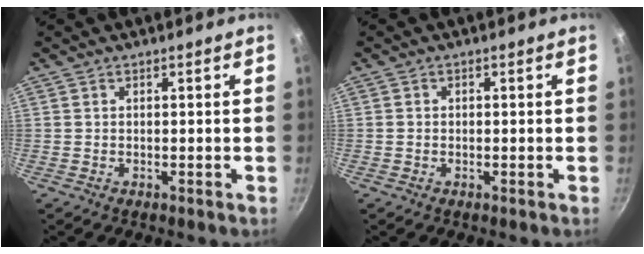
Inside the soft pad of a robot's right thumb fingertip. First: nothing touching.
{"total": 0.7, "force": [-0.2, 0.6, 0.2], "torque": [-0.003, 0.002, -0.004]}